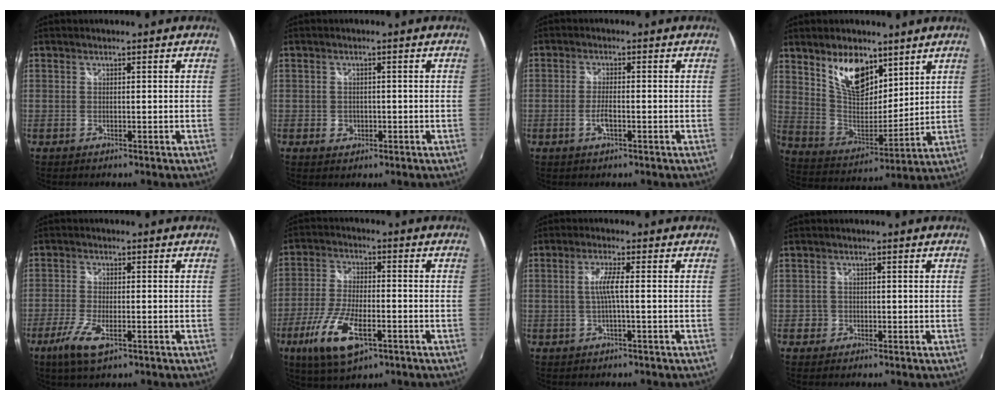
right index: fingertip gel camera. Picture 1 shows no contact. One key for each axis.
{"total": 2.3, "fx": -0.7, "fy": 2.1, "fz": 0.8, "tx": -0.015, "ty": -0.002, "tz": -0.011}
{"total": 3.0, "fx": -1.2, "fy": 0.9, "fz": 2.6, "tx": -0.057, "ty": -0.002, "tz": -0.023}
{"total": 13.8, "fx": 8.5, "fy": 7.1, "fz": 8.2, "tx": -0.142, "ty": -0.003, "tz": 0.164}
{"total": 6.9, "fx": -3.7, "fy": 2.1, "fz": 5.5, "tx": -0.129, "ty": -0.018, "tz": -0.071}
{"total": 12.8, "fx": -6.0, "fy": 4.7, "fz": 10.3, "tx": -0.224, "ty": -0.021, "tz": -0.111}
{"total": 3.2, "fx": -0.4, "fy": -0.4, "fz": 3.2, "tx": -0.067, "ty": 0.000, "tz": -0.007}
{"total": 1.9, "fx": -0.6, "fy": 1.8, "fz": 0.0, "tx": 0.001, "ty": 0.009, "tz": -0.006}